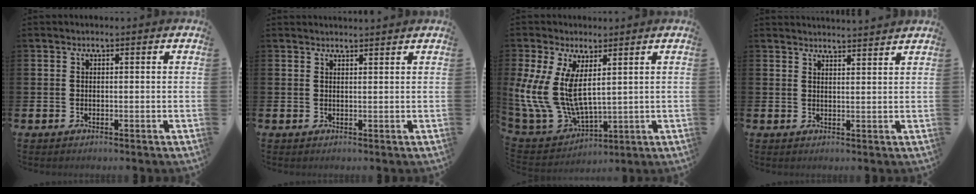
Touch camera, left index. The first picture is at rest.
{"total": 1.4, "force": [1.4, -0.1, 0.0], "torque": [0.008, -0.009, 0.025]}
{"total": 10.1, "force": [3.1, 5.5, 7.9], "torque": [-0.199, -0.026, 0.060]}
{"total": 3.1, "force": [3.0, -0.4, -0.2], "torque": [0.007, -0.022, 0.053]}